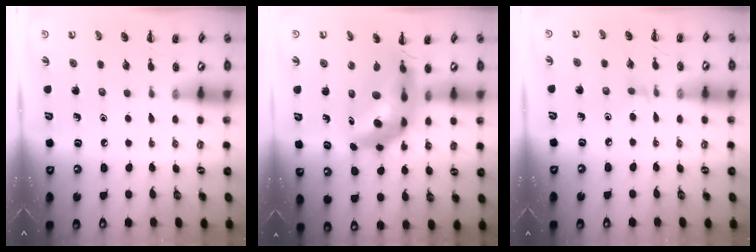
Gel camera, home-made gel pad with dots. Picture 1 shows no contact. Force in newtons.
{"total": 10.3, "press": 9.7, "slide": 3.4}
{"total": 3.4, "press": 3.1, "slide": 1.3}